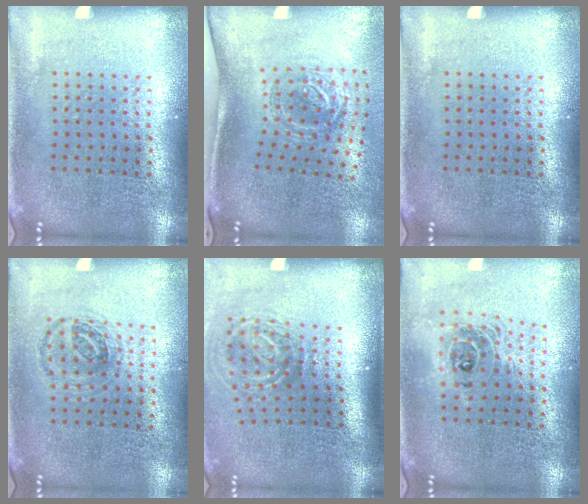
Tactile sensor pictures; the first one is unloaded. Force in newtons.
{"total": 1.9, "press": 1.3, "slide": 1.5}
{"total": 0.0}
{"total": 1.0, "press": 1.0, "slide": 0.3}
{"total": 2.0, "press": 1.2, "slide": 1.6}
{"total": 1.7, "press": 1.4, "slide": 1.0}